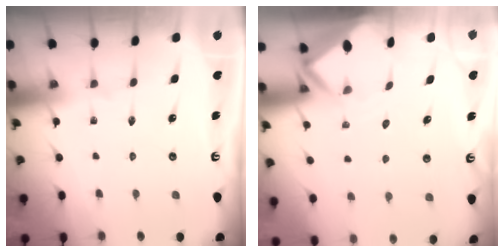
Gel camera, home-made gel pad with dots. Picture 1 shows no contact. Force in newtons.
{"total": 2.7, "press": 2.7, "slide": 0.2}